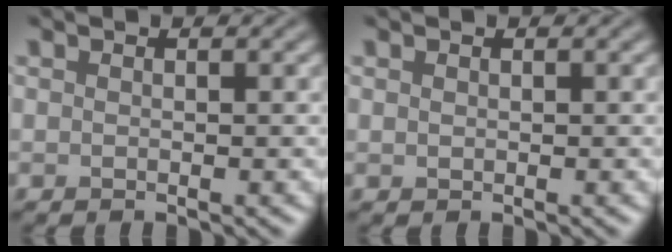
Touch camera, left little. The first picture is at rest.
{"total": 0.0}